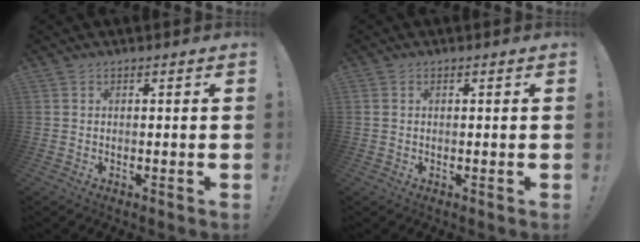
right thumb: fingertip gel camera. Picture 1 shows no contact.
{"total": 0.7, "force": [0.4, 0.4, 0.3], "torque": [-0.008, 0.003, 0.008]}